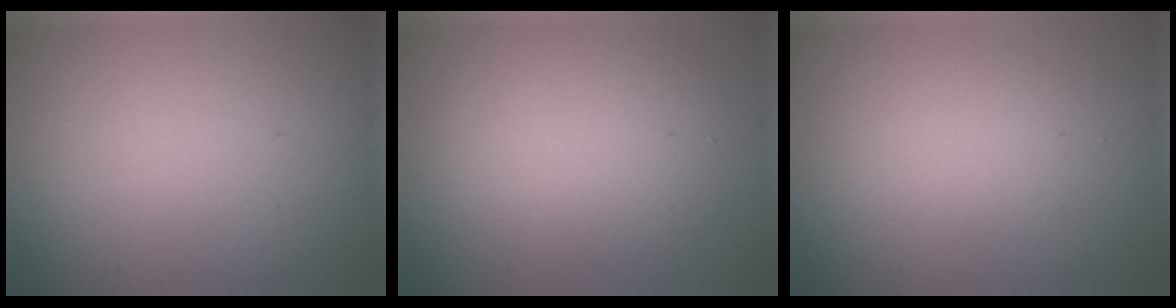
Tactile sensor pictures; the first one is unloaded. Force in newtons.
{"total": 4.2, "press": 4.2, "slide": 0.1}
{"total": 1.8, "press": 1.8, "slide": 0.1}